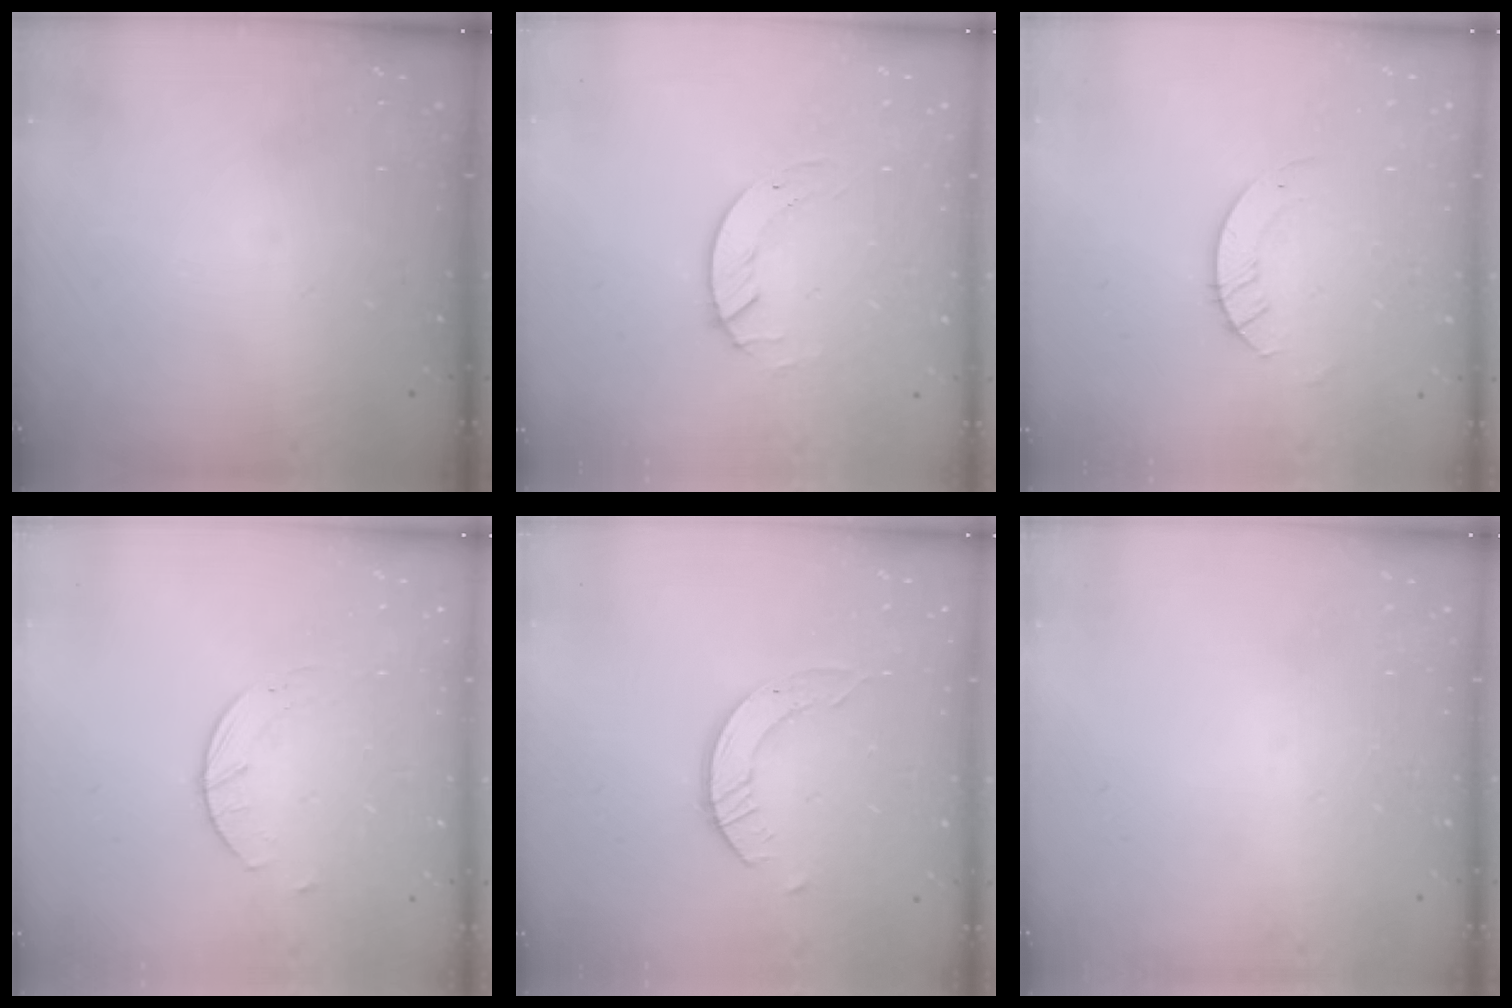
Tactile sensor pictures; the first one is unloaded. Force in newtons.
{"total": 2.7, "press": 2.7, "slide": 0.3}
{"total": 2.9, "press": 2.9, "slide": 0.3}
{"total": 2.0, "press": 2.0, "slide": 0.3}
{"total": 3.0, "press": 3.0, "slide": 0.2}
{"total": 0.0}